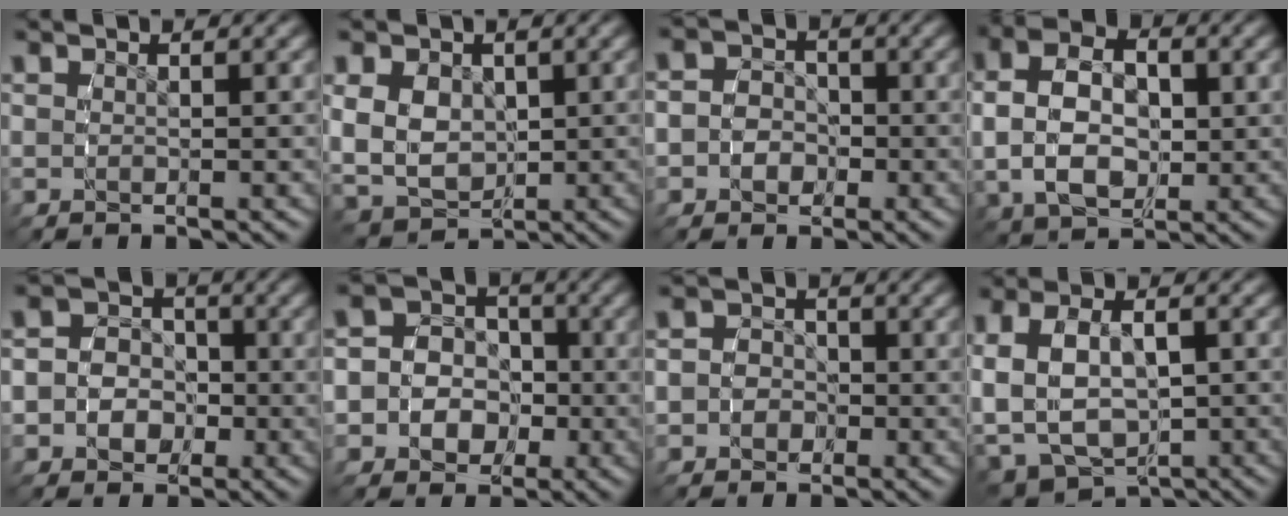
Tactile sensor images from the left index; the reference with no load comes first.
{"total": 7.6, "force": [0.2, 6.4, 4.1], "torque": [-0.101, -0.036, 0.019]}
{"total": 5.7, "force": [-1.3, 5.2, 1.8], "torque": [-0.042, -0.019, -0.027]}
{"total": 8.4, "force": [0.7, 6.0, 5.9], "torque": [-0.106, -0.006, 0.015]}
{"total": 8.4, "force": [-1.7, 7.7, 3.0], "torque": [-0.074, -0.026, -0.038]}
{"total": 11.3, "force": [-2.1, 10.2, 4.3], "torque": [-0.116, -0.038, -0.041]}
{"total": 4.1, "force": [-1.2, 3.7, 1.1], "torque": [-0.024, -0.015, -0.023]}
{"total": 11.0, "force": [-1.7, 8.8, 6.3], "torque": [-0.160, -0.050, -0.008]}